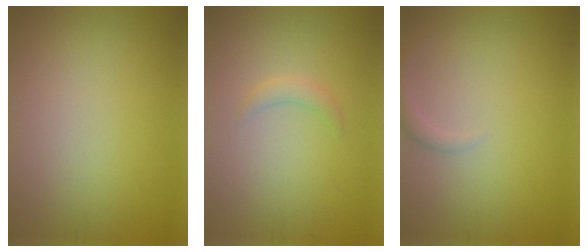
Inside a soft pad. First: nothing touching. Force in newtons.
{"total": 1.2, "press": 1.2, "slide": 0.1}
{"total": 1.2, "press": 1.2, "slide": 0.1}